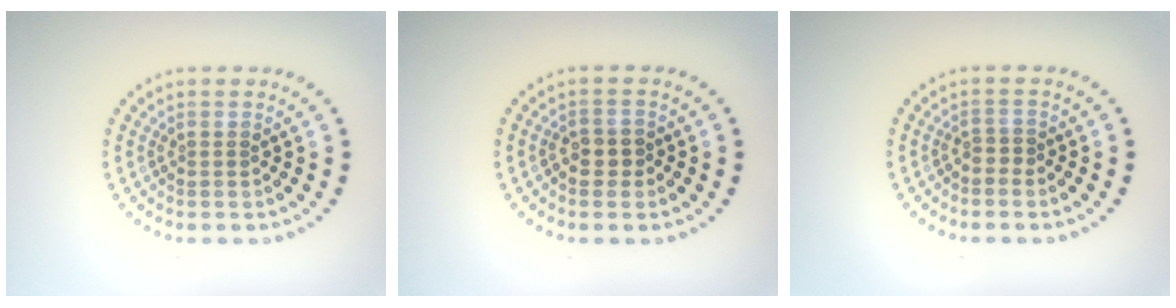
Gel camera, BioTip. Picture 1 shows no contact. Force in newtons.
{"total": 1.4, "press": 1.3, "slide": 0.5}
{"total": 0.9, "press": 0.5, "slide": 0.8}